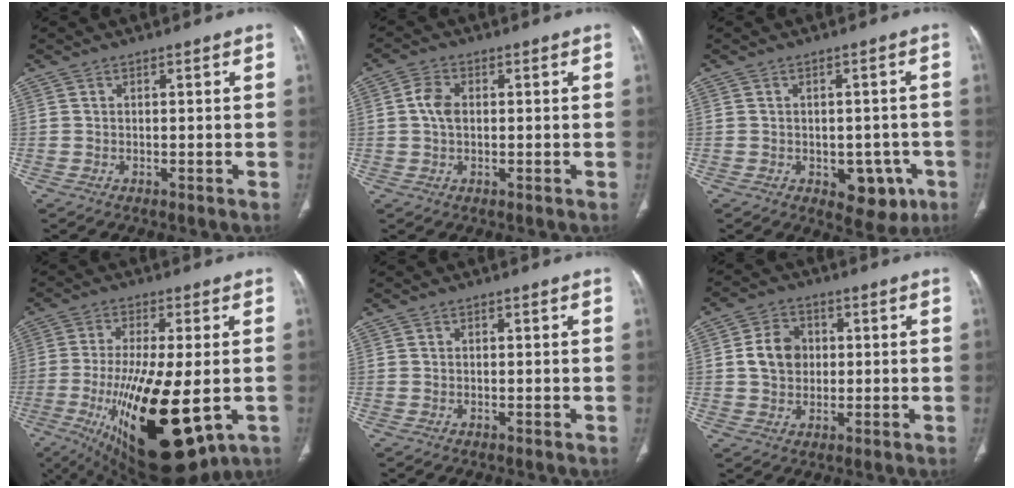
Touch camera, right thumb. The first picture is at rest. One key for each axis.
{"total": 4.1, "fx": 0.4, "fy": 2.7, "fz": 3.1, "tx": -0.063, "ty": 0.005, "tz": 0.004}
{"total": 7.8, "fx": -2.9, "fy": 4.9, "fz": 5.3, "tx": -0.030, "ty": 0.012, "tz": -0.028}
{"total": 25.0, "fx": -5.9, "fy": 8.9, "fz": 22.6, "tx": -0.399, "ty": -0.033, "tz": -0.072}
{"total": 0.0}
{"total": 7.5, "fx": 0.8, "fy": 6.1, "fz": 4.3, "tx": -0.057, "ty": 0.006, "tz": 0.010}